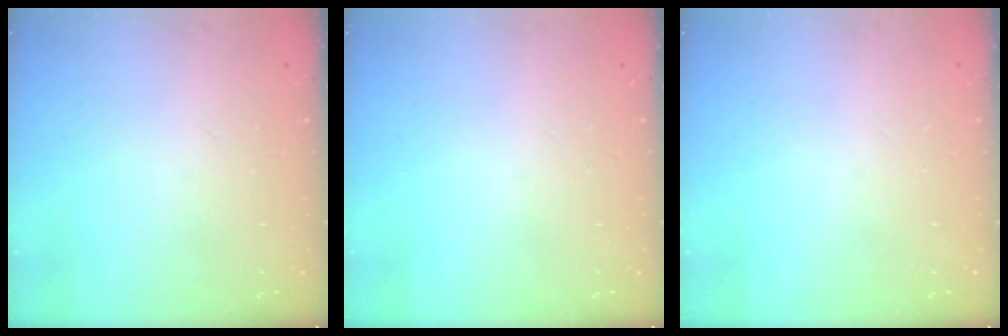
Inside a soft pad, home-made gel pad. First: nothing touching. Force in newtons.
{"total": 0.0}
{"total": 0.0}